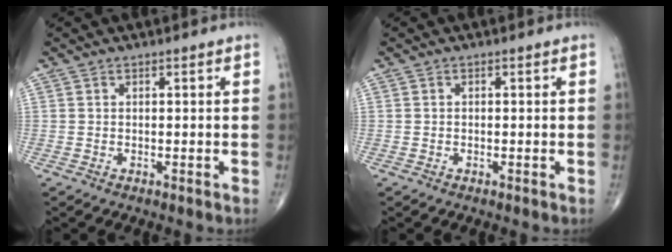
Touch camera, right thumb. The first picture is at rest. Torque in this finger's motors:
{"motor_torque": [-0.20, -0.07, 0.04, 0.13, 0.01]}